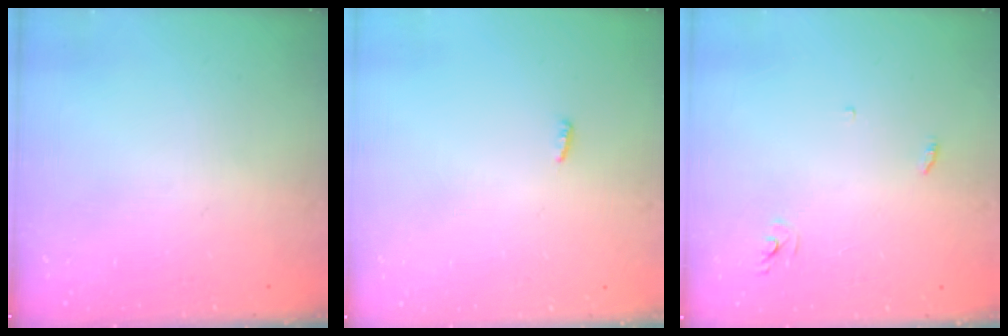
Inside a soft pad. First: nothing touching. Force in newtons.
{"total": 3.0, "press": 2.9, "slide": 0.8}
{"total": 2.9, "press": 2.9, "slide": 0.2}